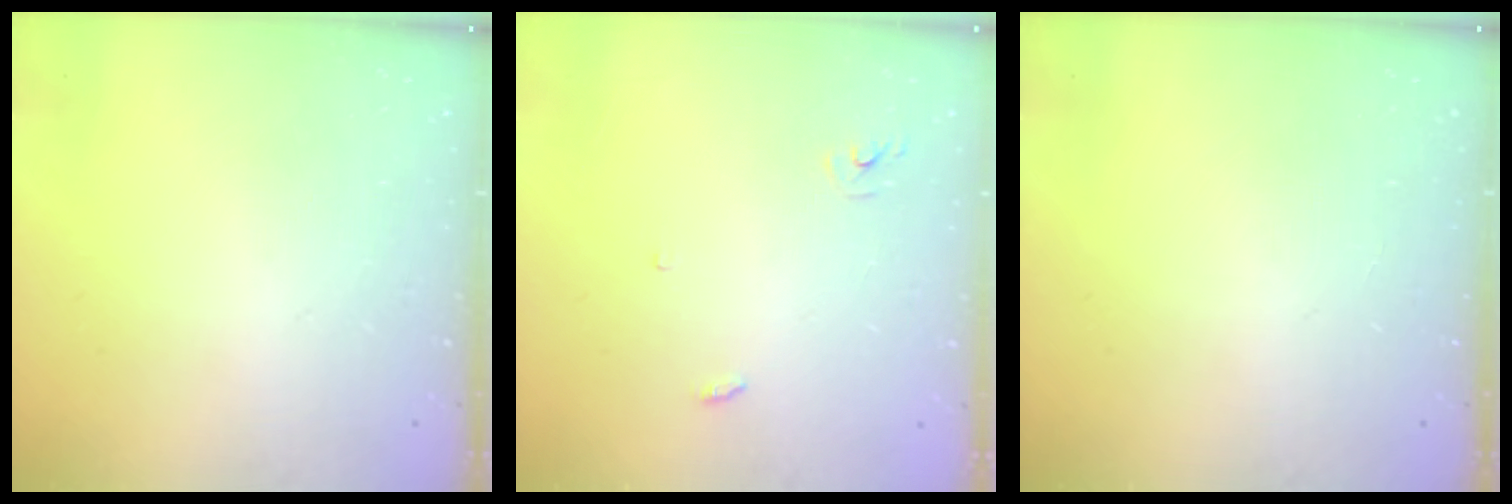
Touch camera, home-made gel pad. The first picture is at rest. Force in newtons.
{"total": 2.9, "press": 2.9, "slide": 0.2}
{"total": 0.0}